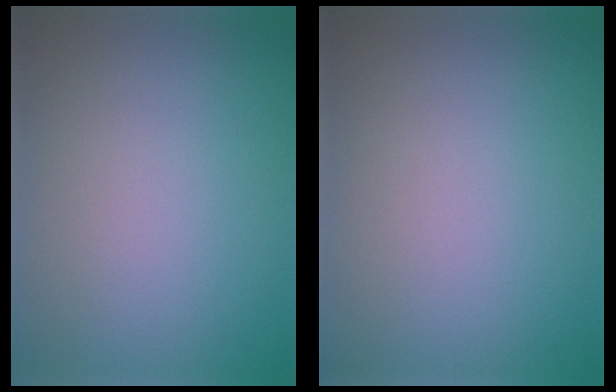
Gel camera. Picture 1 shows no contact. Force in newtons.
{"total": 0.0}